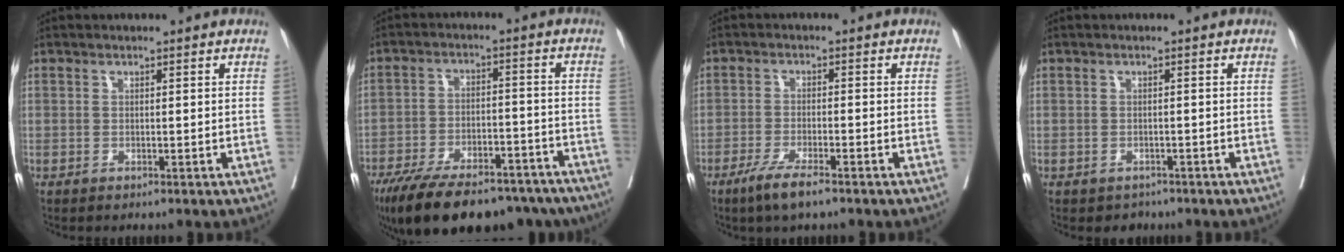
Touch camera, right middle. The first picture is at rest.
{"total": 23.5, "force": [-18.6, 8.4, 11.6], "torque": [-0.185, -0.009, -0.262]}
{"total": 5.1, "force": [-3.5, 0.5, 3.7], "torque": [-0.075, -0.011, -0.061]}
{"total": 1.8, "force": [-1.4, 1.2, 0.0], "torque": [-0.005, 0.002, -0.020]}